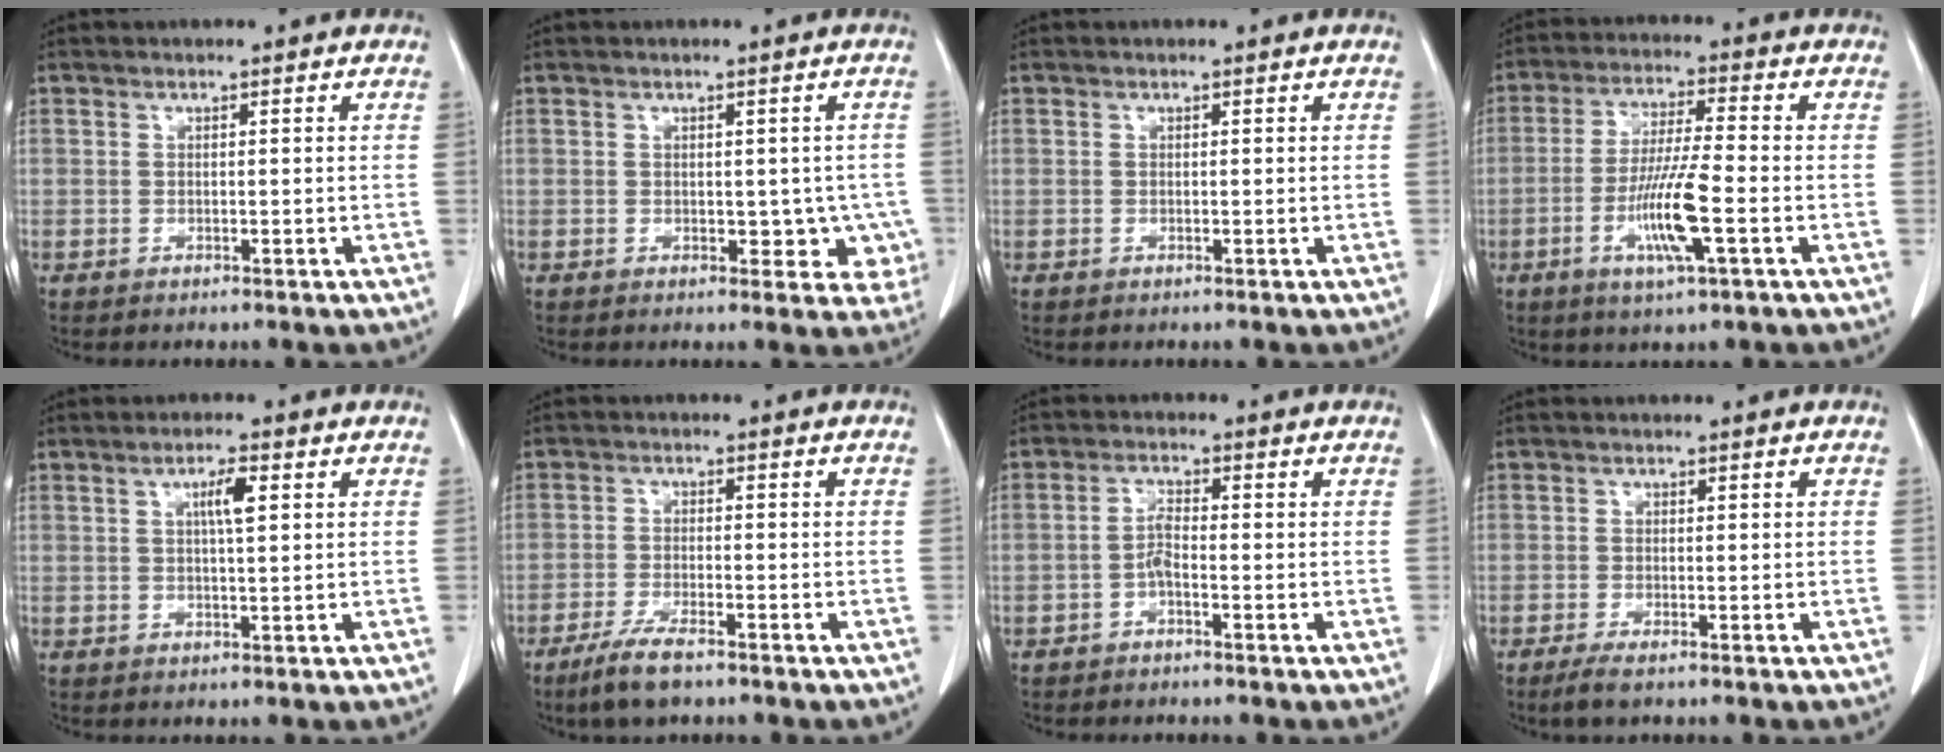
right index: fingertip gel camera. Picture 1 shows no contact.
{"total": 4.6, "force": [-0.4, 3.2, 3.3], "torque": [-0.012, 0.010, 0.001]}
{"total": 0.0}
{"total": 9.8, "force": [-3.2, 0.3, 9.2], "torque": [-0.179, -0.012, -0.064]}
{"total": 3.4, "force": [1.0, 0.4, 3.2], "torque": [-0.056, 0.002, 0.017]}
{"total": 5.9, "force": [-4.3, 0.9, 3.8], "torque": [-0.081, -0.012, -0.077]}
{"total": 2.4, "force": [-1.2, 0.6, 2.0], "torque": [-0.041, 0.003, -0.024]}
{"total": 2.6, "force": [-1.9, 0.4, 1.8], "torque": [-0.039, -0.006, -0.034]}